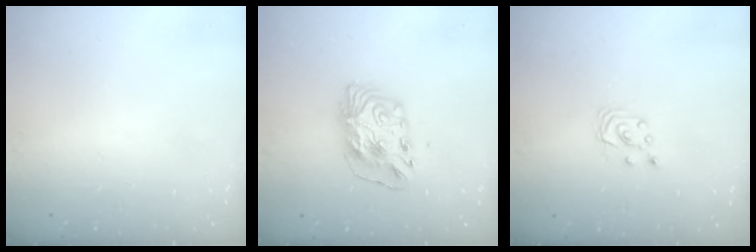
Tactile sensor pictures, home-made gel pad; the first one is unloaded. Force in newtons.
{"total": 9.4, "press": 9.4, "slide": 0.8}
{"total": 2.6, "press": 2.6, "slide": 0.3}